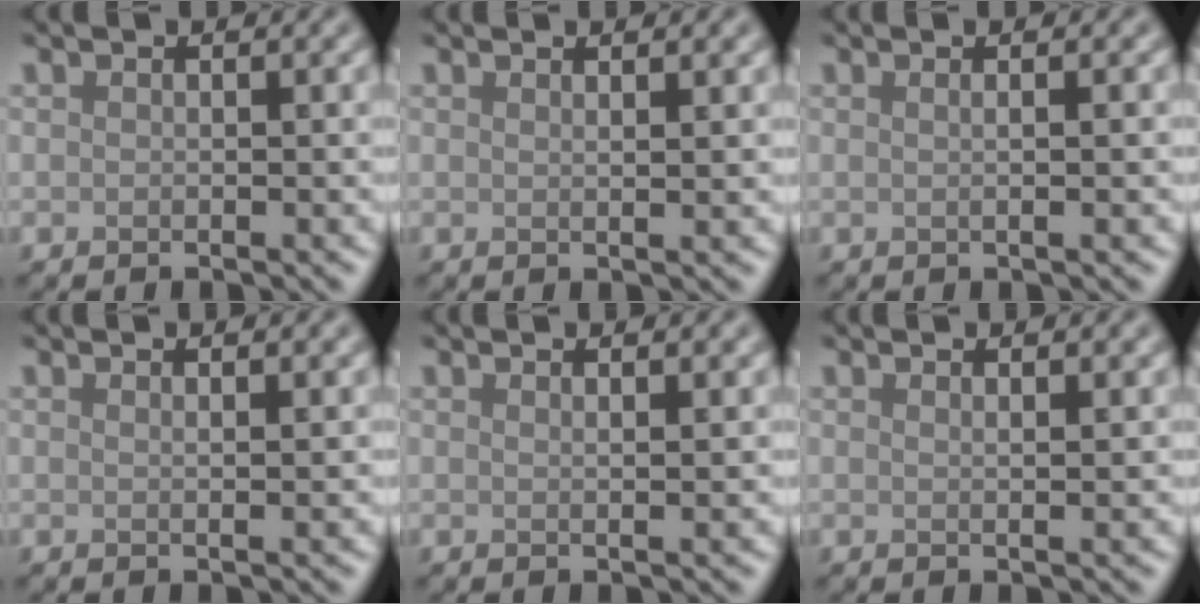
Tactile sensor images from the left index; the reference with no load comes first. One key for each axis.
{"total": 2.2, "fx": 1.1, "fy": 0.8, "fz": 1.7, "tx": -0.017, "ty": 0.005, "tz": -0.002}
{"total": 2.9, "fx": 0.8, "fy": 1.3, "fz": 2.5, "tx": -0.012, "ty": 0.009, "tz": -0.016}
{"total": 1.9, "fx": 0.9, "fy": 0.6, "fz": 1.5, "tx": -0.017, "ty": 0.003, "tz": 0.001}
{"total": 2.4, "fx": 1.2, "fy": 0.8, "fz": 1.9, "tx": -0.018, "ty": 0.005, "tz": -0.003}
{"total": 2.0, "fx": 1.0, "fy": 0.6, "fz": 1.5, "tx": -0.017, "ty": 0.005, "tz": 0.003}